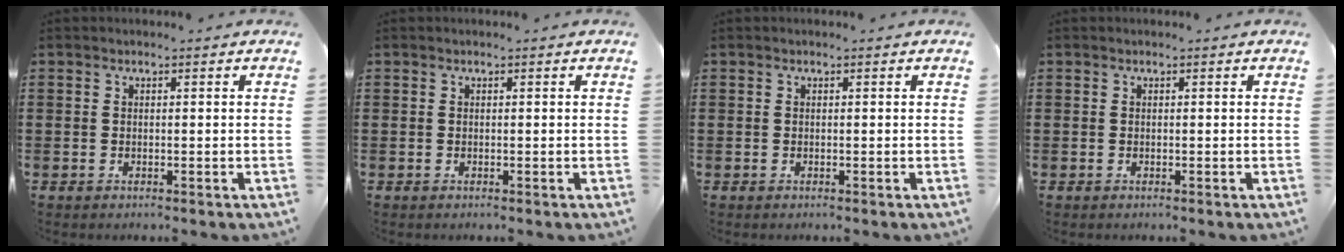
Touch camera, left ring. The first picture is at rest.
{"total": 0.0}
{"total": 0.0}
{"total": 0.0}